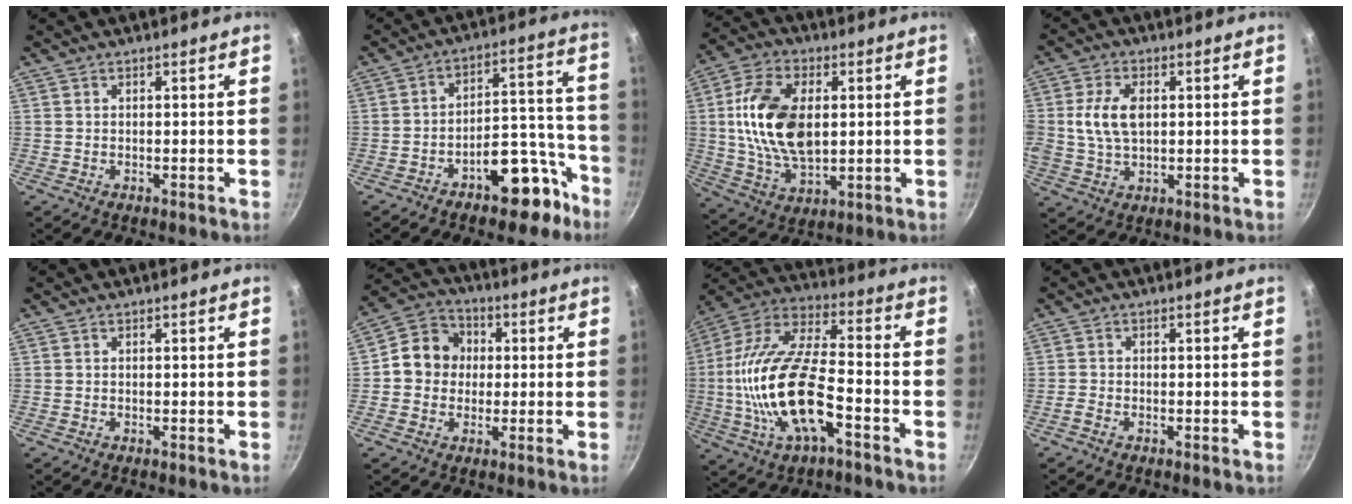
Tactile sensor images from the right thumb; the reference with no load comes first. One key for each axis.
{"total": 13.2, "fx": -8.0, "fy": 6.3, "fz": 8.4, "tx": -0.057, "ty": 0.097, "tz": -0.113}
{"total": 17.0, "fx": 2.1, "fy": 10.0, "fz": 13.5, "tx": -0.240, "ty": -0.001, "tz": 0.039}
{"total": 8.5, "fx": 1.2, "fy": 5.3, "fz": 6.6, "tx": -0.123, "ty": 0.004, "tz": 0.019}
{"total": 0.0}
{"total": 9.4, "fx": 0.4, "fy": 8.5, "fz": 4.1, "tx": -0.034, "ty": 0.019, "tz": -0.015}
{"total": 21.5, "fx": -5.5, "fy": 9.0, "fz": 18.7, "tx": -0.364, "ty": 0.033, "tz": -0.117}
{"total": 1.1, "fx": -0.9, "fy": 0.4, "fz": 0.5, "tx": -0.023, "ty": 0.006, "tz": -0.024}